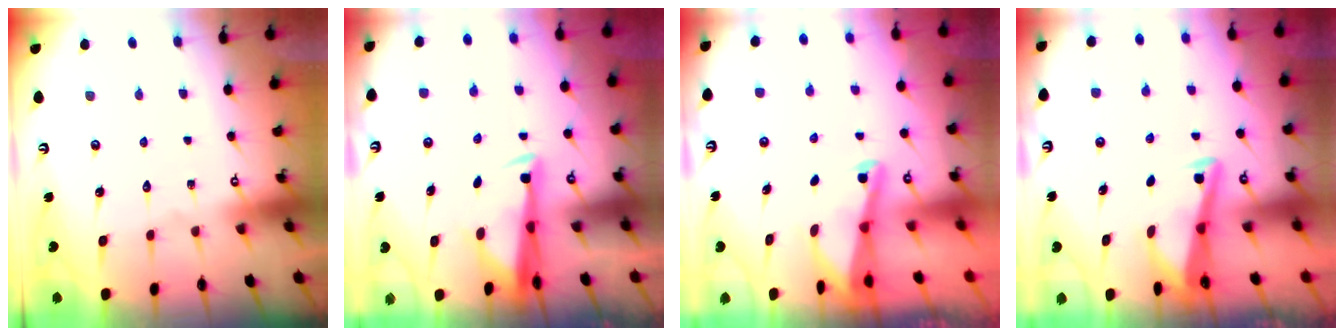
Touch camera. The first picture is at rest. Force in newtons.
{"total": 3.3, "press": 3.3, "slide": 0.8}
{"total": 2.2, "press": 2.2, "slide": 0.3}
{"total": 3.7, "press": 3.6, "slide": 0.4}